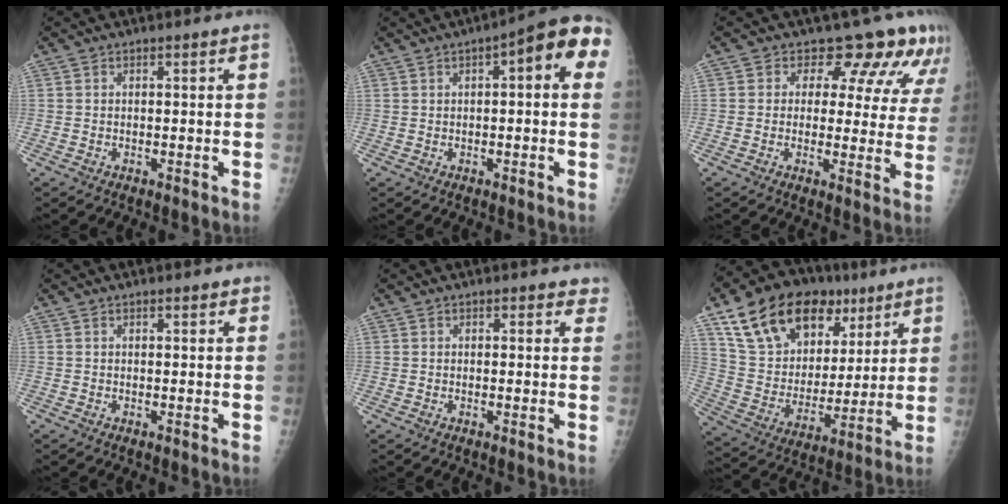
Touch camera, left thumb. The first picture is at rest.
{"total": 11.5, "force": [3.5, 3.9, 10.3], "torque": [-0.105, 0.023, 0.031]}
{"total": 11.4, "force": [8.7, 6.1, 4.1], "torque": [0.002, -0.038, 0.075]}
{"total": 1.4, "force": [1.1, 0.5, 0.7], "torque": [-0.007, -0.003, 0.014]}
{"total": 2.9, "force": [2.4, 1.7, 0.1], "torque": [0.036, -0.011, 0.014]}
{"total": 24.0, "force": [13.5, 14.8, 13.1], "torque": [-0.193, -0.017, 0.240]}